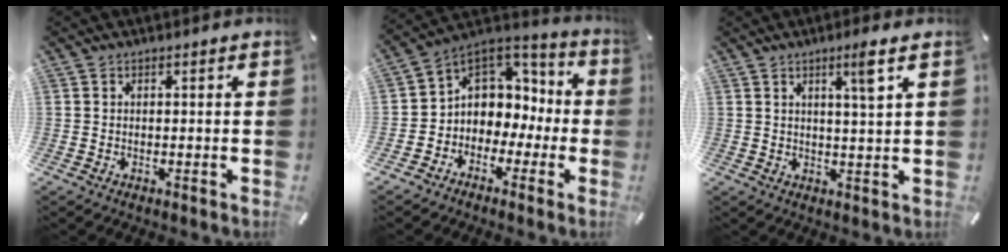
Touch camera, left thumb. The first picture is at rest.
{"total": 7.5, "force": [0.7, 7.4, 1.4], "torque": [-0.027, -0.016, 0.020]}
{"total": 5.3, "force": [2.9, -0.3, 4.5], "torque": [-0.077, -0.009, 0.042]}